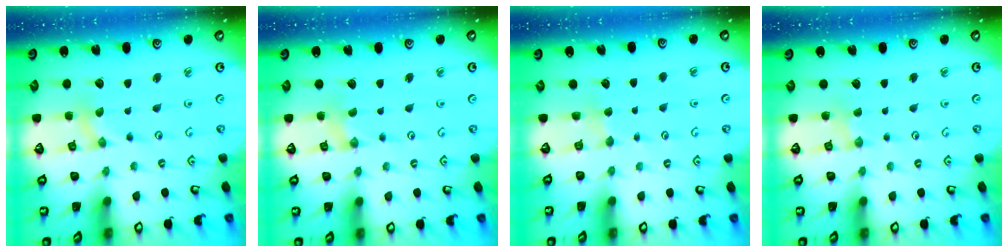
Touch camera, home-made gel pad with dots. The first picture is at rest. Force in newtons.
{"total": 0.8, "press": 0.8, "slide": 0.1}
{"total": 2.9, "press": 2.9, "slide": 0.3}
{"total": 1.9, "press": 1.8, "slide": 0.3}